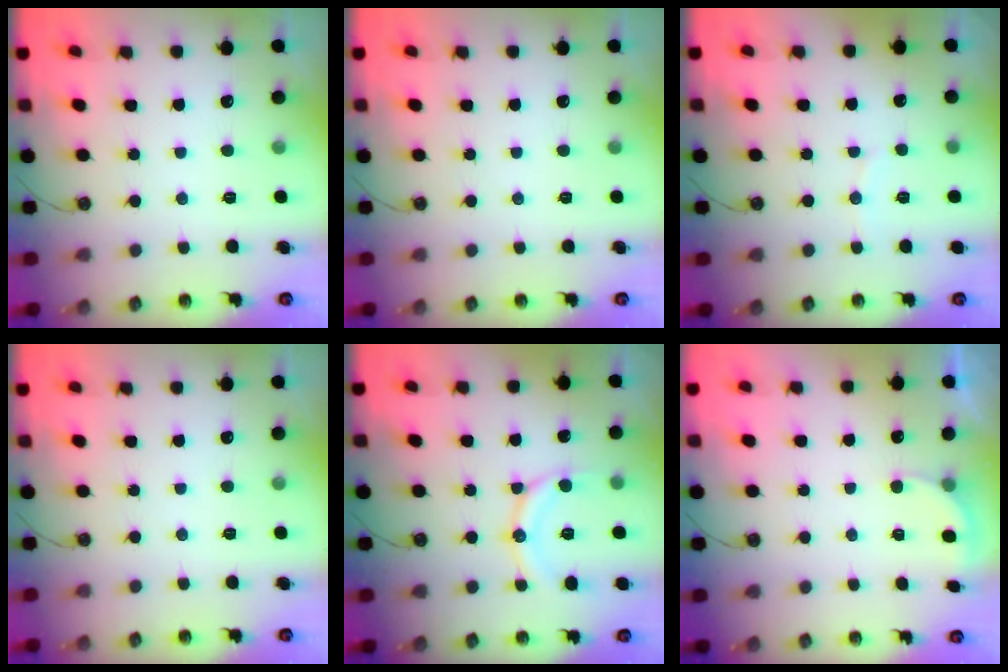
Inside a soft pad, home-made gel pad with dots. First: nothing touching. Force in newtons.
{"total": 0.0}
{"total": 4.0, "press": 4.0, "slide": 0.5}
{"total": 0.0}
{"total": 12.2, "press": 12.2, "slide": 0.4}
{"total": 2.5, "press": 2.4, "slide": 0.7}